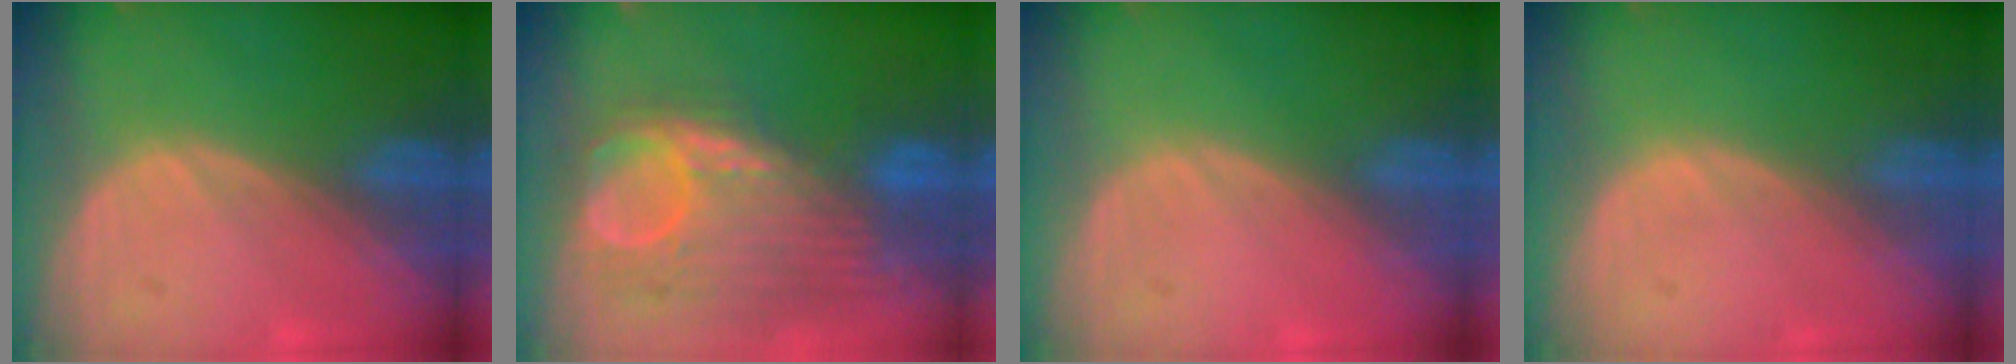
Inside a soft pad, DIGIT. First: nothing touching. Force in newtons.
{"total": 11.4, "press": 10.5, "slide": 4.6}
{"total": 0.0}
{"total": 0.0}